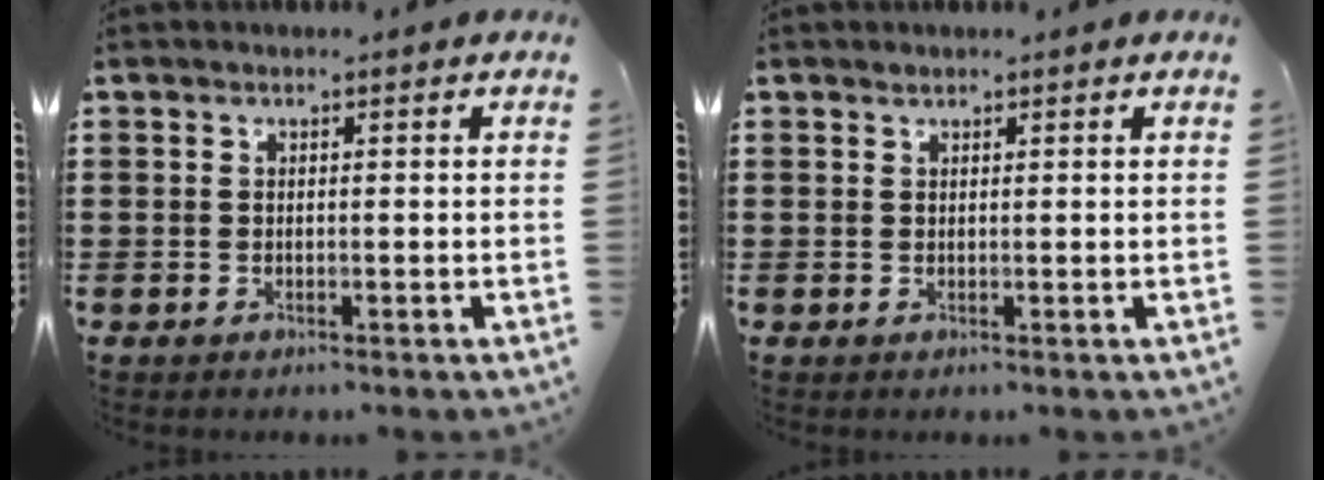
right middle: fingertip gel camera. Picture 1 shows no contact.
{"total": 0.6, "force": [0.6, 0.0, 0.0], "torque": [-0.001, 0.000, 0.013]}